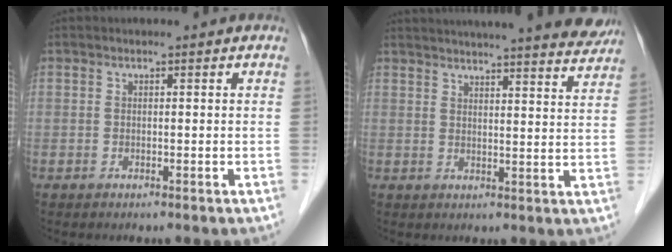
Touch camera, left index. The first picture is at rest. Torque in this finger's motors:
{"motor_torque": [0.35, -0.31, 0.54, 0.12]}